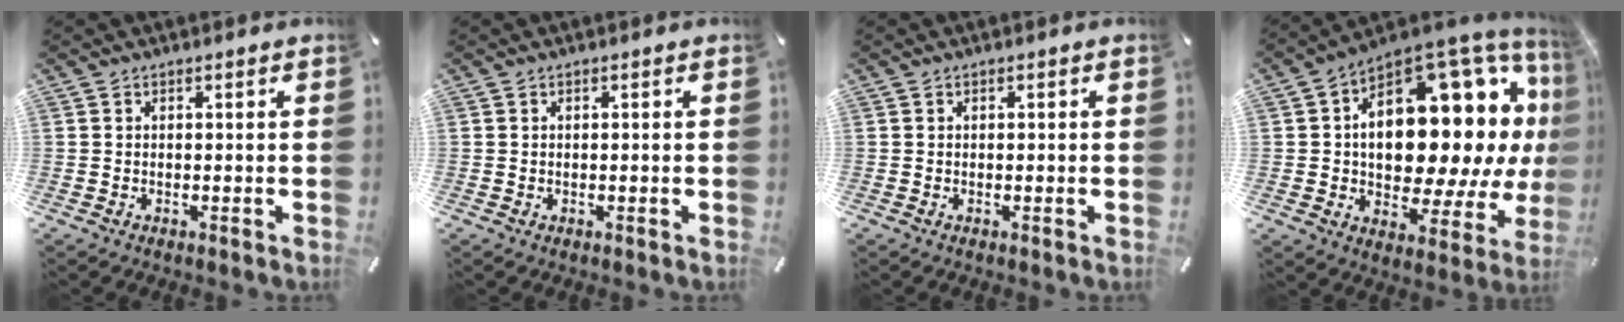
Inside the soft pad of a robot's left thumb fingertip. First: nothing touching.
{"total": 0.0}
{"total": 0.0}
{"total": 22.9, "force": [4.9, 13.0, 18.1], "torque": [-0.256, -0.067, 0.084]}